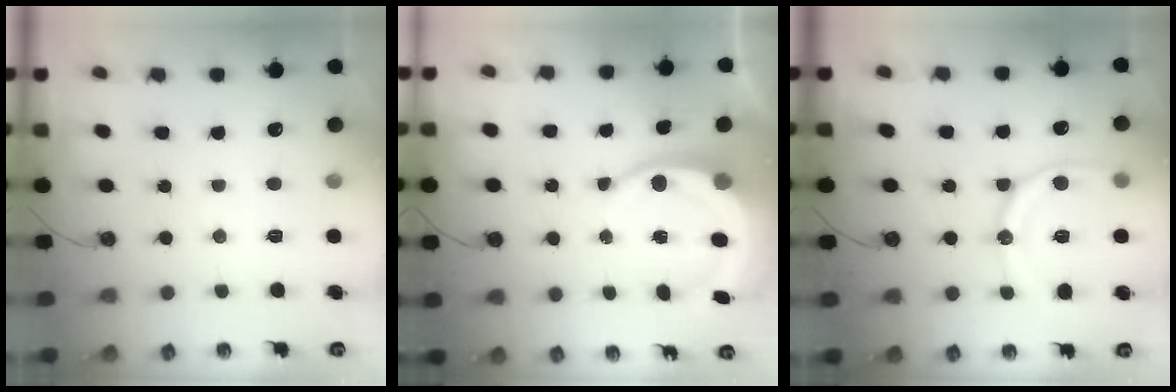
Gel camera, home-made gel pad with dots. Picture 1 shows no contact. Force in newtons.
{"total": 9.1, "press": 9.1, "slide": 0.9}
{"total": 13.5, "press": 13.4, "slide": 1.5}